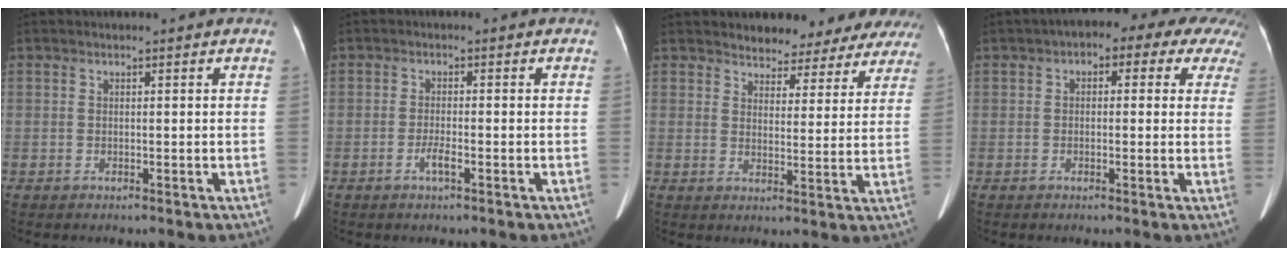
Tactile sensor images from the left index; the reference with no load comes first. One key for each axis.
{"total": 1.9, "fx": -1.5, "fy": 0.2, "fz": 1.2, "tx": -0.022, "ty": -0.018, "tz": -0.029}
{"total": 15.1, "fx": 13.8, "fy": 4.9, "fz": 3.7, "tx": -0.018, "ty": -0.026, "tz": 0.142}
{"total": 11.5, "fx": 6.9, "fy": 4.9, "fz": 7.7, "tx": -0.079, "ty": 0.031, "tz": 0.063}